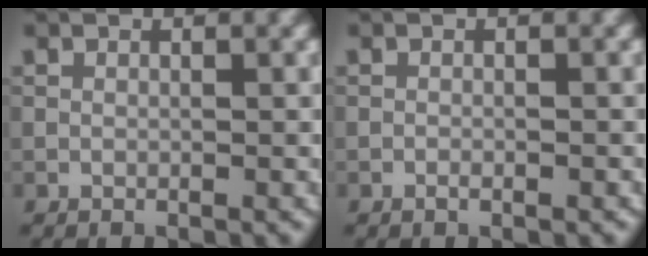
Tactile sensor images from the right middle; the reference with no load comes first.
{"total": 0.6, "force": [-0.4, 0.2, 0.5], "torque": [-0.007, -0.001, -0.006]}